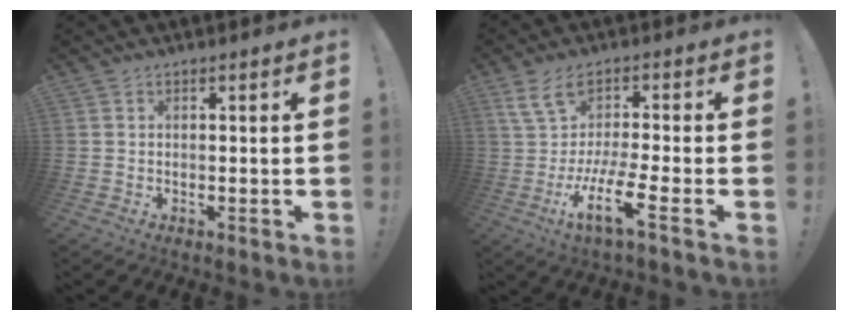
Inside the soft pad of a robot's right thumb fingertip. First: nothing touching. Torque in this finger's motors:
{"motor_torque": [0.12, 0.56, 1.41, -0.32, 0.22]}